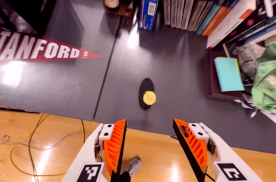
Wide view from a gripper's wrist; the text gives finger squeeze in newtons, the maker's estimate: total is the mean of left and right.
{"total": 0.0}